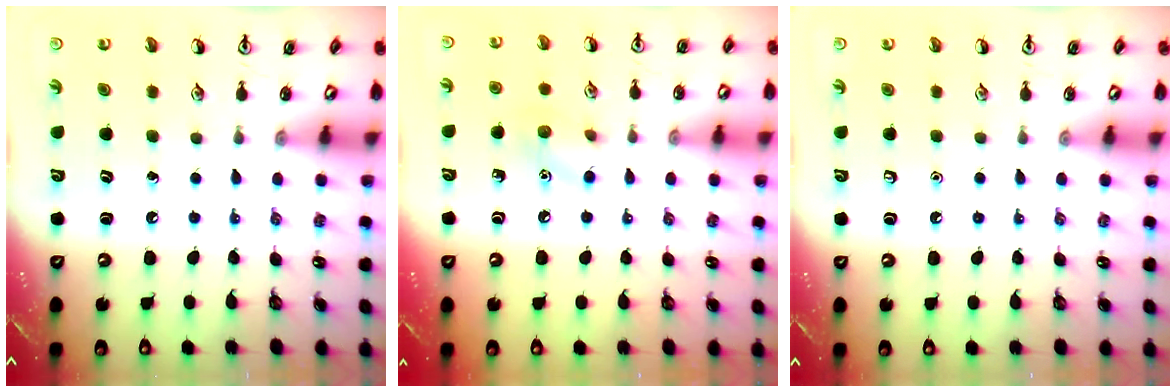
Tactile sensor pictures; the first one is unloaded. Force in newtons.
{"total": 6.3, "press": 6.0, "slide": 1.7}
{"total": 0.0}